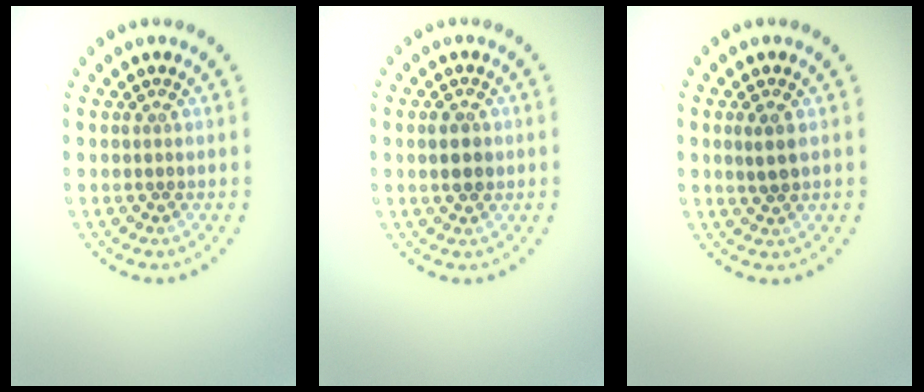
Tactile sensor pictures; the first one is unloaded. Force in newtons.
{"total": 1.9, "press": 1.9, "slide": 0.2}
{"total": 1.1, "press": 0.9, "slide": 0.5}